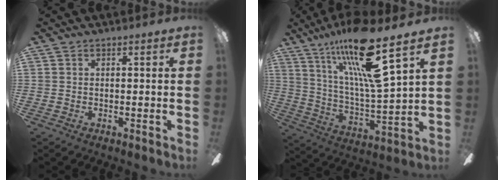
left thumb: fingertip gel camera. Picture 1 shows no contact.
{"total": 21.0, "force": [14.1, 3.3, 15.1], "torque": [-0.283, -0.077, 0.223]}